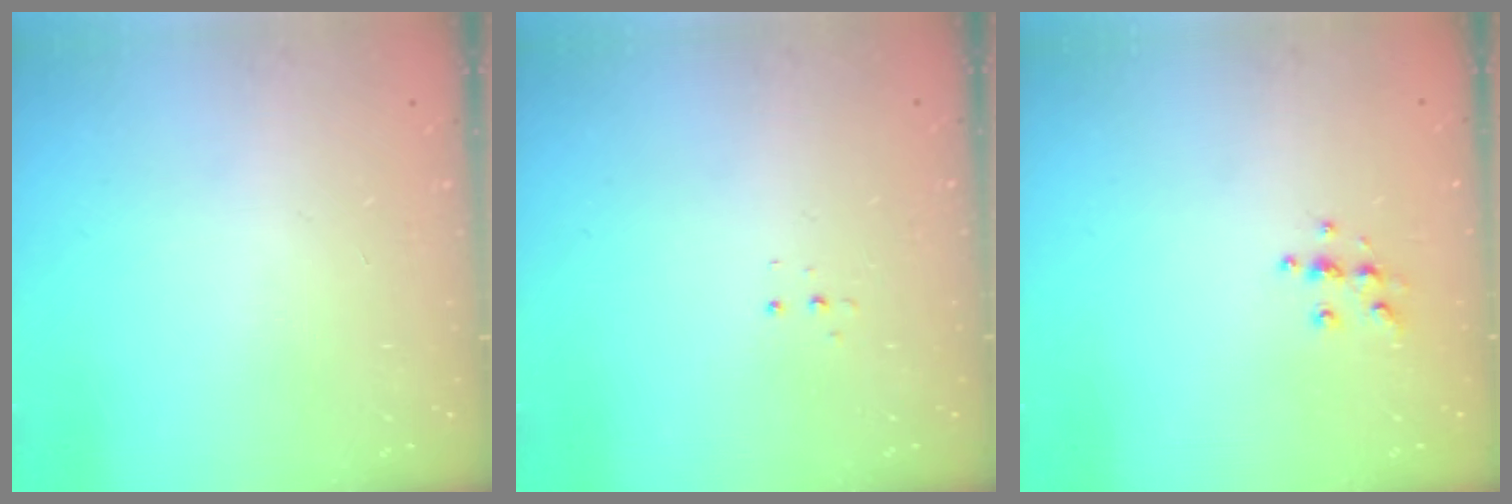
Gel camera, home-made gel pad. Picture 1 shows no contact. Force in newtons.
{"total": 3.3, "press": 3.2, "slide": 0.6}
{"total": 5.9, "press": 5.9, "slide": 0.6}